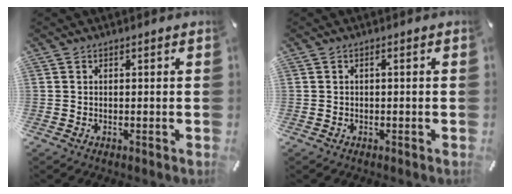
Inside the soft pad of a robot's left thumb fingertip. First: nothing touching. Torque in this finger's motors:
{"motor_torque": [-0.02, 0.30, 0.06, -0.23, 0.00]}